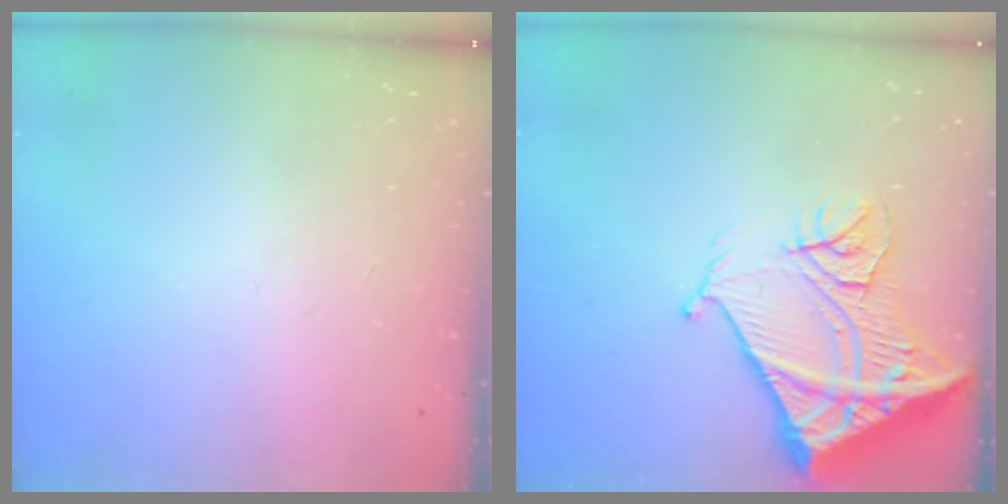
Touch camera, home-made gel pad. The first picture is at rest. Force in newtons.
{"total": 17.6, "press": 17.4, "slide": 2.1}